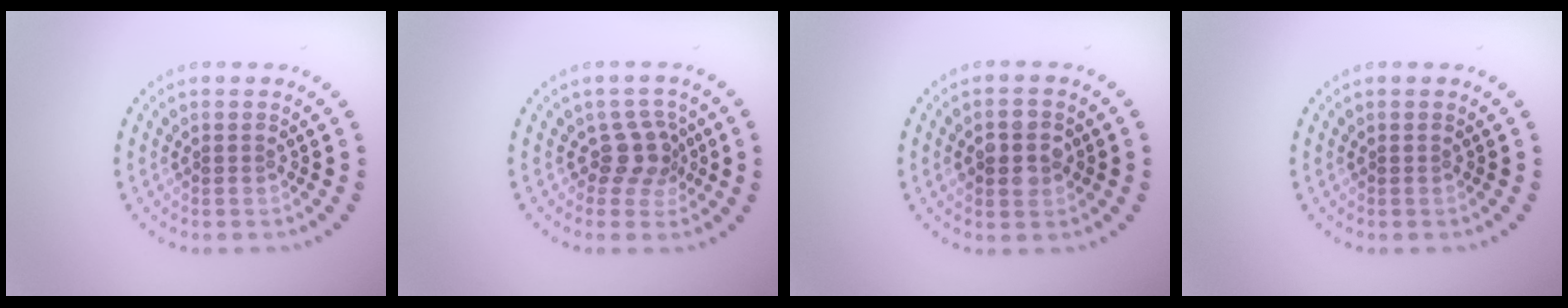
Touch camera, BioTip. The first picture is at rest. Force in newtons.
{"total": 2.5, "press": 1.9, "slide": 1.6}
{"total": 2.8, "press": 2.8, "slide": 0.2}
{"total": 0.0}